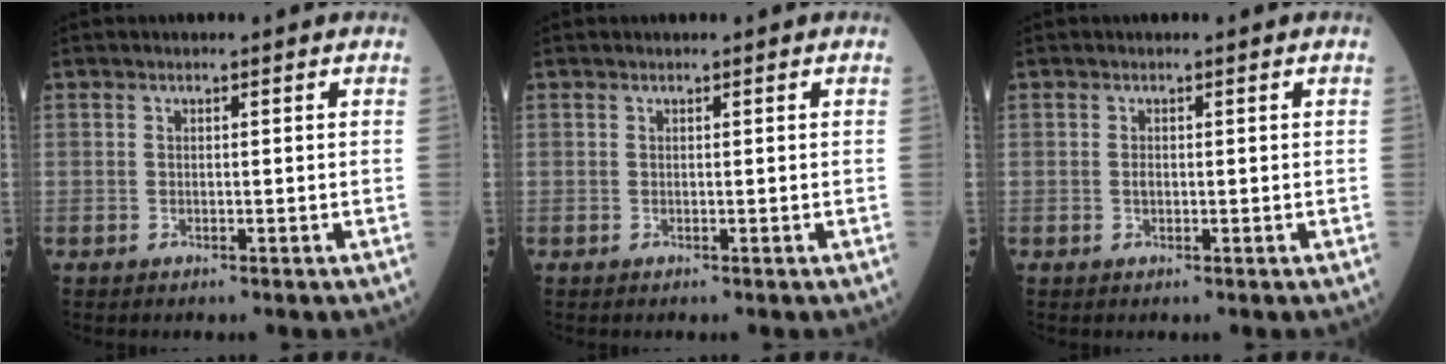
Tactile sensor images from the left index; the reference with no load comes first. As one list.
[{"total": 0.0}, {"total": 0.6, "force": [-0.1, 0.4, 0.5], "torque": [-0.011, 0.001, -0.002]}]